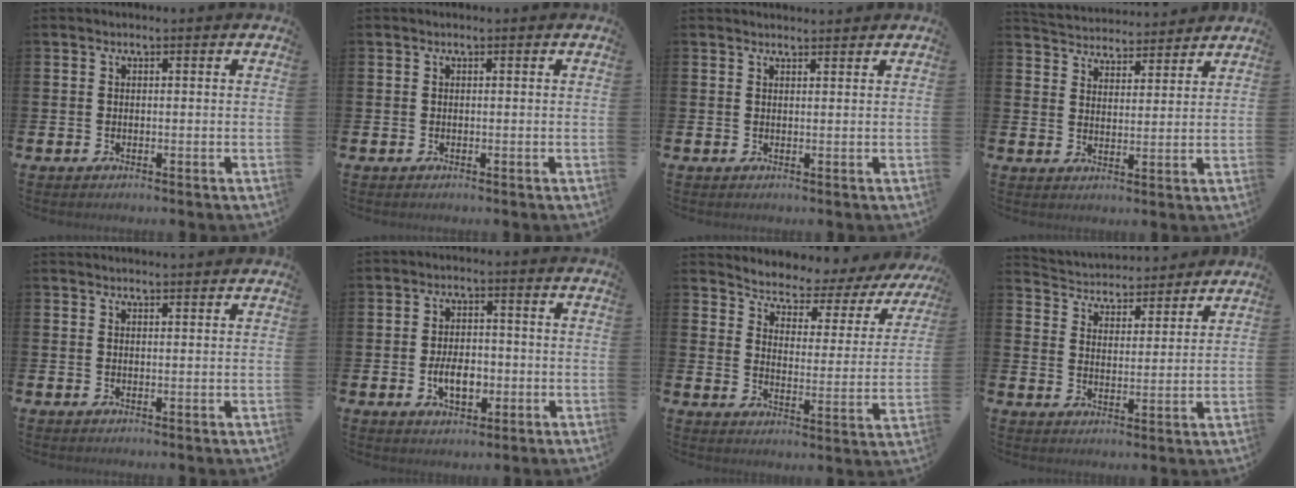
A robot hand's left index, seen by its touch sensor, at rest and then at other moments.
{"total": 0.0}
{"total": 1.3, "force": [1.3, 0.1, 0.0], "torque": [0.006, -0.006, 0.022]}
{"total": 4.7, "force": [4.6, 0.8, -0.4], "torque": [-0.016, -0.031, 0.084]}
{"total": 1.3, "force": [1.3, -0.1, 0.0], "torque": [0.006, -0.008, 0.023]}
{"total": 4.7, "force": [-1.1, 2.8, 3.7], "torque": [-0.050, 0.000, -0.023]}
{"total": 4.4, "force": [4.2, 1.5, 0.4], "torque": [-0.040, -0.040, 0.063]}
{"total": 4.3, "force": [4.1, 1.1, -0.4], "torque": [-0.023, -0.036, 0.069]}